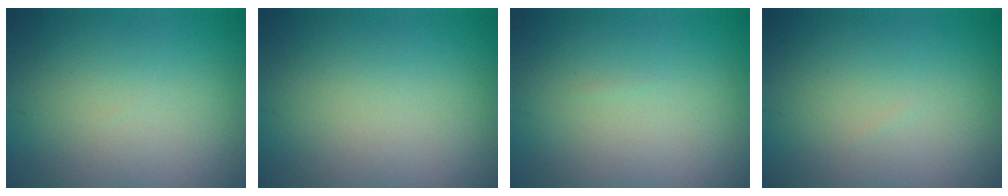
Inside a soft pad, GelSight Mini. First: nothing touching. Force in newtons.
{"total": 0.0}
{"total": 0.0}
{"total": 0.0}